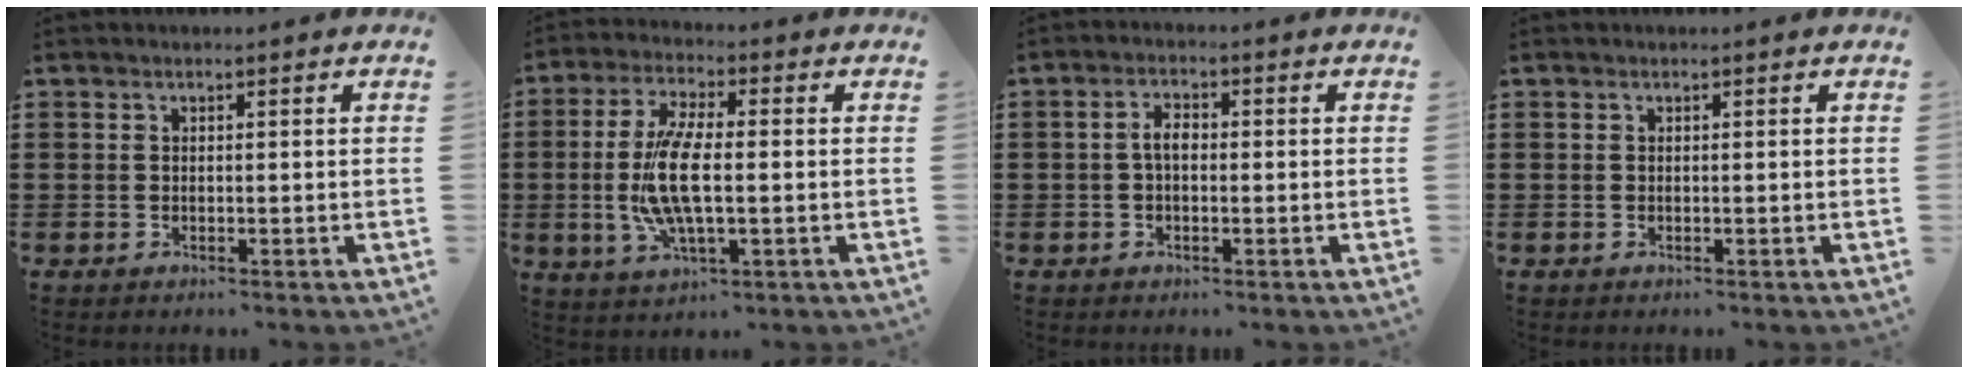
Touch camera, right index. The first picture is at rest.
{"total": 10.1, "force": [-0.9, 3.5, 9.4], "torque": [-0.212, -0.013, -0.022]}
{"total": 2.8, "force": [-0.2, 1.4, 2.4], "torque": [-0.053, 0.003, -0.008]}
{"total": 0.0}